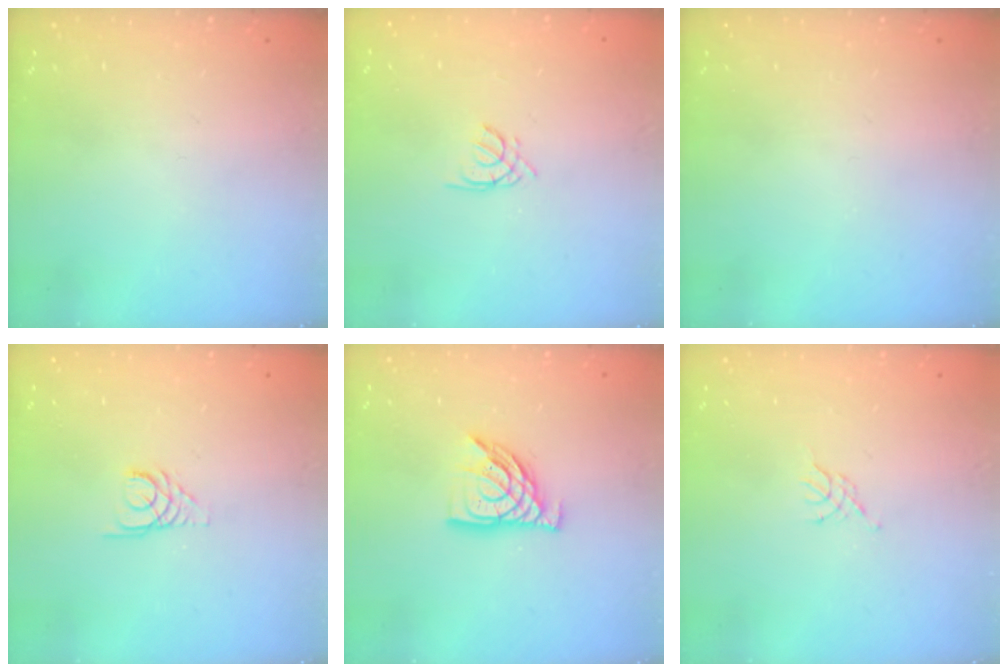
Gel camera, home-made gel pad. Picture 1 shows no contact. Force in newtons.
{"total": 1.4, "press": 1.3, "slide": 0.3}
{"total": 0.0}
{"total": 3.4, "press": 3.3, "slide": 0.3}
{"total": 12.2, "press": 12.1, "slide": 1.2}
{"total": 2.3, "press": 2.2, "slide": 0.5}